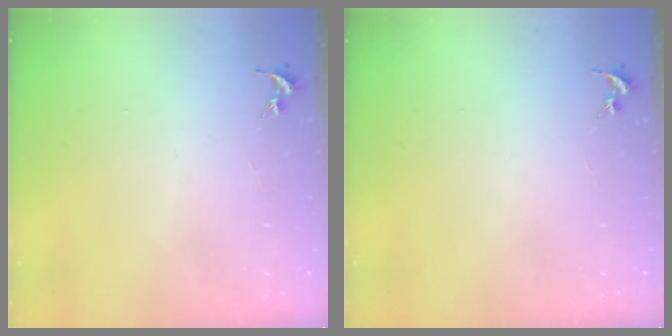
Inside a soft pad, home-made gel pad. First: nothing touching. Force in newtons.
{"total": 0.0}